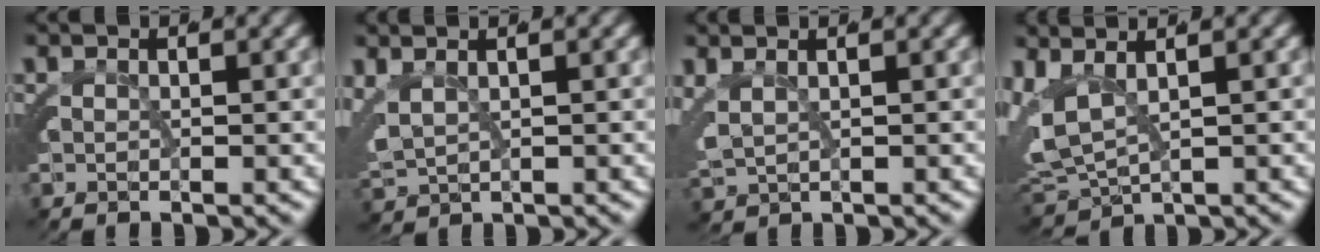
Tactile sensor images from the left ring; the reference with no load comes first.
{"total": 2.5, "force": [0.3, 2.0, 1.4], "torque": [-0.051, -0.006, 0.009]}
{"total": 1.4, "force": [0.4, 1.0, 0.8], "torque": [-0.033, 0.000, 0.010]}
{"total": 6.3, "force": [-0.9, 5.2, 3.5], "torque": [-0.106, -0.017, -0.010]}